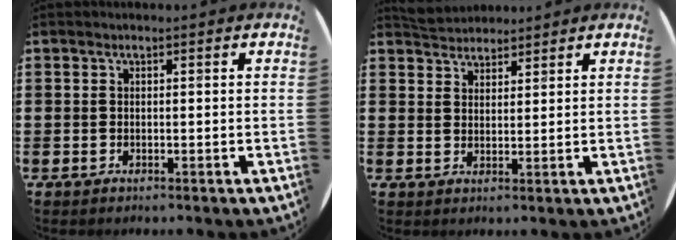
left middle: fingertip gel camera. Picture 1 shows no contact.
{"total": 3.2, "force": [3.1, 0.8, -0.1], "torque": [-0.007, -0.003, 0.061]}